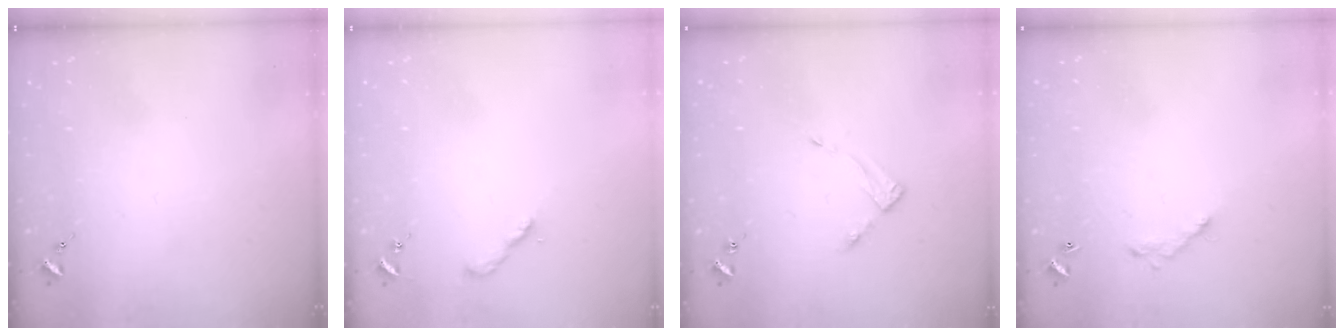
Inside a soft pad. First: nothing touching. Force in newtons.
{"total": 2.2, "press": 2.2, "slide": 0.2}
{"total": 3.4, "press": 3.4, "slide": 0.4}
{"total": 5.2, "press": 5.2, "slide": 0.2}